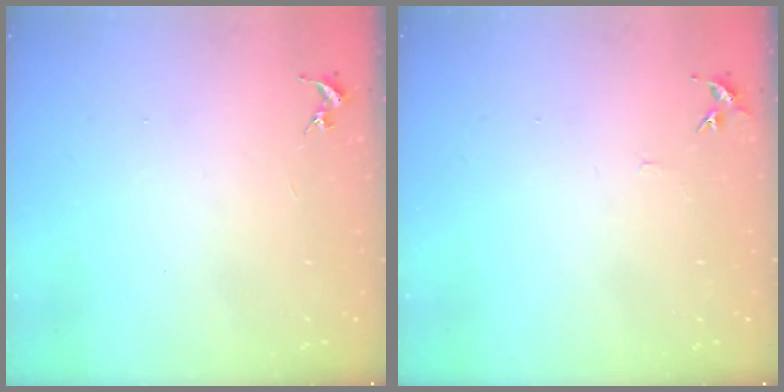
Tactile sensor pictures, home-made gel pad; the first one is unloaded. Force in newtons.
{"total": 4.5, "press": 4.5, "slide": 0.5}